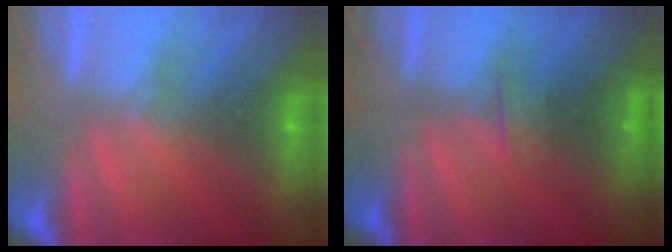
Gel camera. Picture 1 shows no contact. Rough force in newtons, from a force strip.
{"total": 2.5}